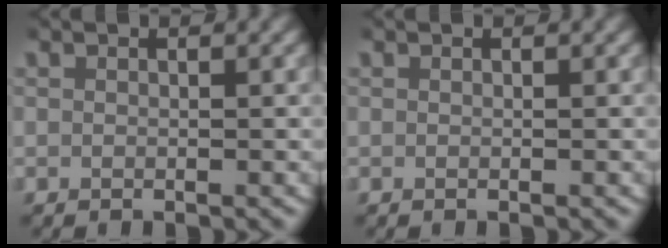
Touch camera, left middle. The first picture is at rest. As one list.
[{"total": 0.0}]